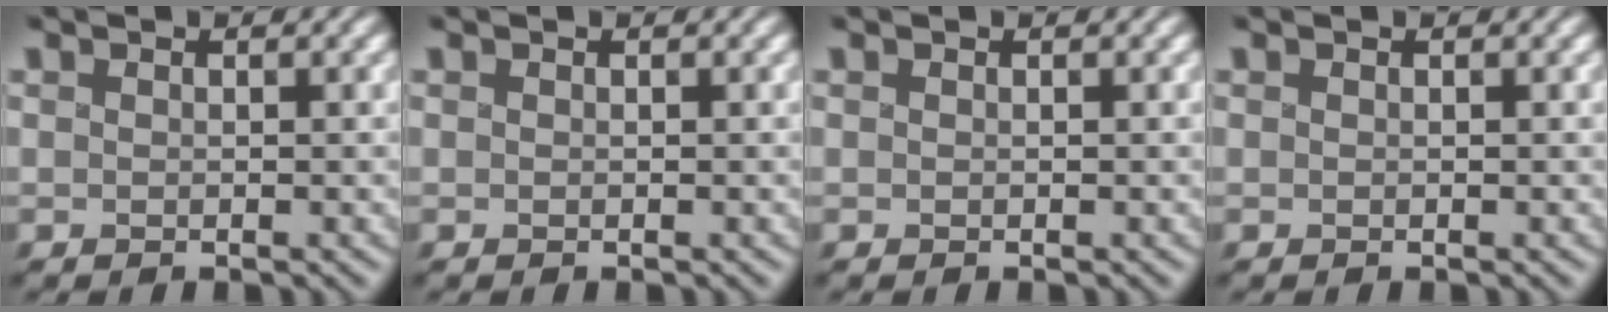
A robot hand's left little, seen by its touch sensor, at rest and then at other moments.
{"total": 0.0}
{"total": 0.0}
{"total": 0.0}